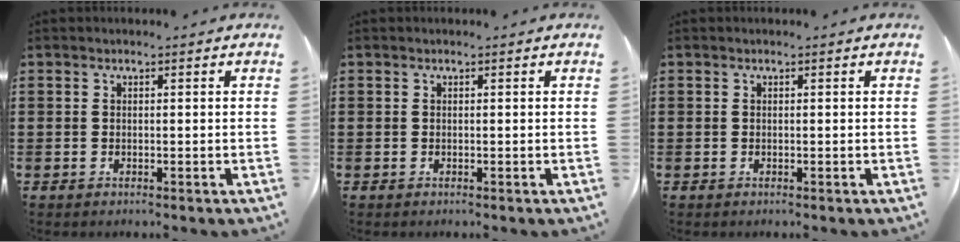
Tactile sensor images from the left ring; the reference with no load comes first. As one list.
[{"total": 0.0}, {"total": 0.0}]